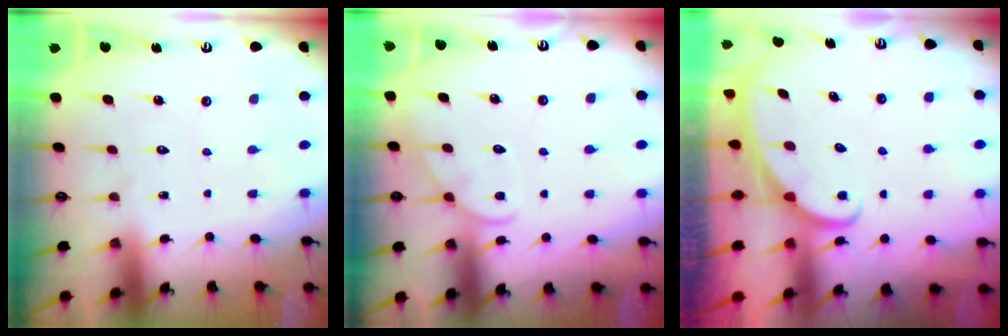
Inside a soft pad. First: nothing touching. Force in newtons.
{"total": 6.5, "press": 6.4, "slide": 0.8}
{"total": 2.3, "press": 2.3, "slide": 0.1}